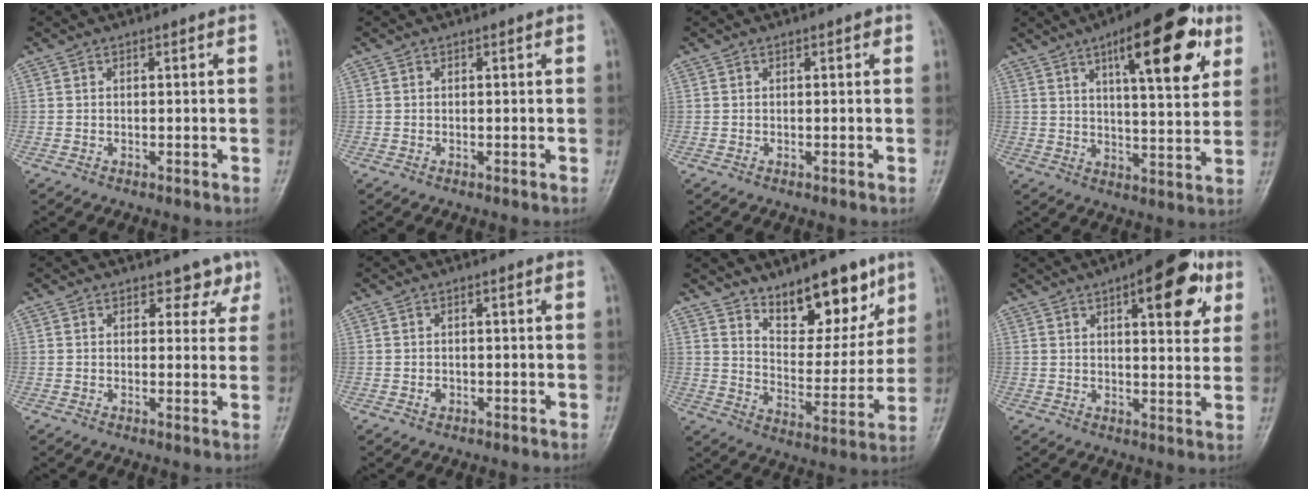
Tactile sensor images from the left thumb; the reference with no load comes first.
{"total": 0.0}
{"total": 0.5, "force": [0.2, 0.3, 0.4], "torque": [-0.002, 0.001, 0.000]}
{"total": 17.9, "force": [8.2, 5.7, 14.9], "torque": [-0.182, -0.023, 0.115]}
{"total": 3.6, "force": [2.6, 2.3, 0.8], "torque": [0.020, -0.015, 0.029]}
{"total": 1.2, "force": [-0.3, 0.9, 0.7], "torque": [-0.005, 0.003, -0.004]}
{"total": 13.9, "force": [9.6, 6.3, 7.8], "torque": [-0.067, -0.073, 0.161]}
{"total": 13.4, "force": [5.9, 5.1, 10.9], "torque": [-0.108, -0.012, 0.071]}